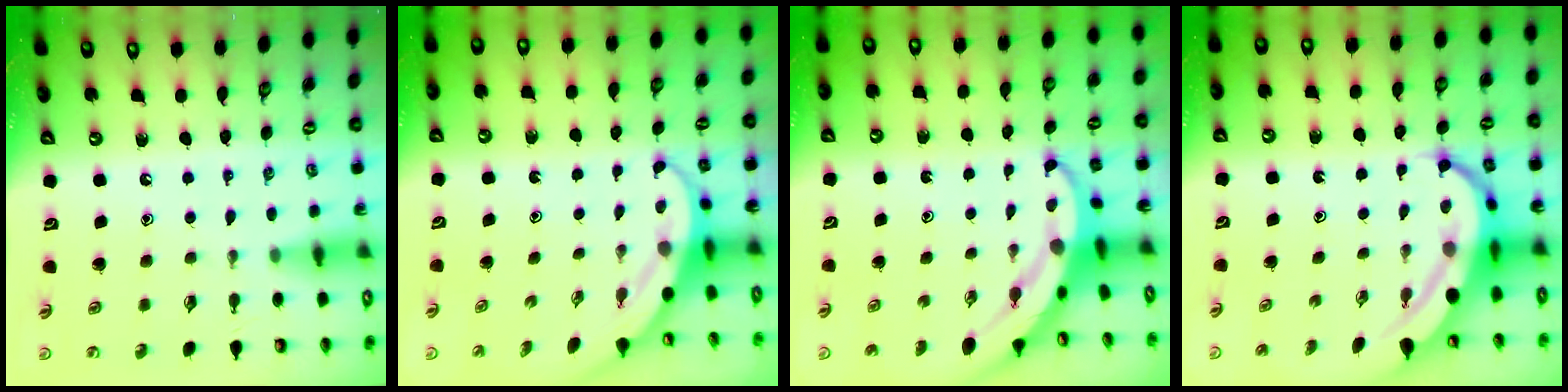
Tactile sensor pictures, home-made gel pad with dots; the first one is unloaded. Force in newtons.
{"total": 3.7, "press": 3.6, "slide": 0.3}
{"total": 4.6, "press": 4.6, "slide": 0.6}
{"total": 9.2, "press": 9.1, "slide": 0.9}